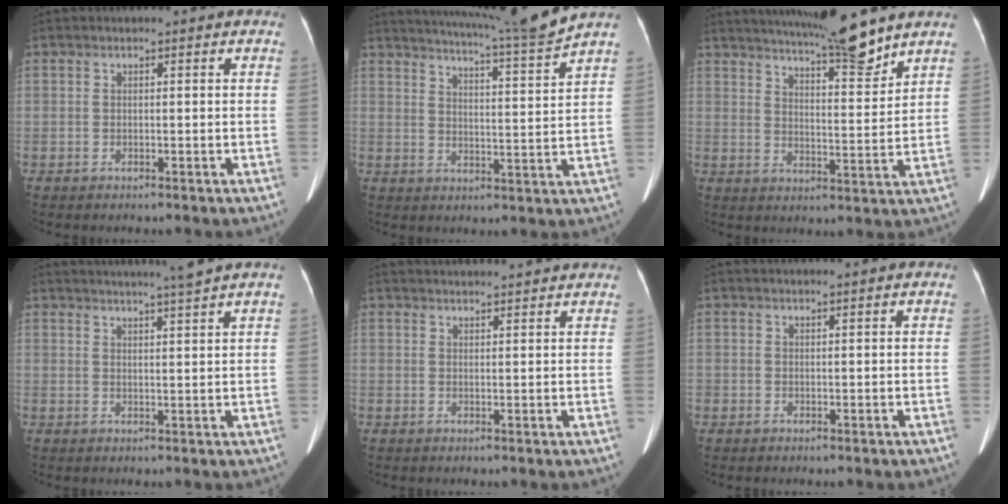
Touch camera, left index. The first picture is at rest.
{"total": 11.3, "force": [10.4, -2.9, 3.3], "torque": [-0.062, -0.045, 0.152]}
{"total": 11.8, "force": [10.3, 0.2, 5.8], "torque": [-0.090, -0.004, 0.152]}
{"total": 5.6, "force": [4.7, -1.5, 2.6], "torque": [-0.038, -0.001, 0.065]}
{"total": 6.9, "force": [6.7, 0.0, 1.8], "torque": [-0.022, 0.029, 0.076]}
{"total": 0.0}